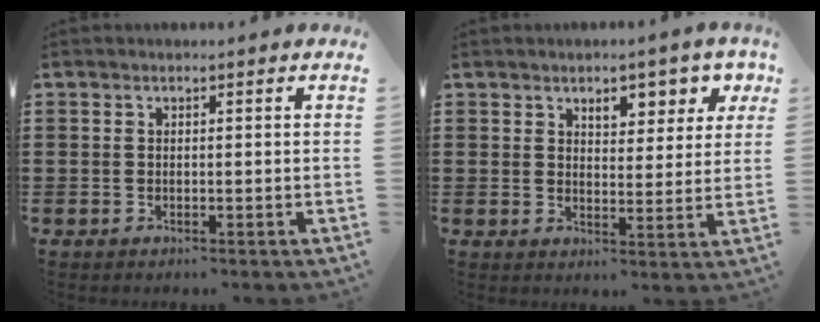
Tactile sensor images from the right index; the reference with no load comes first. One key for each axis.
{"total": 4.9, "fx": 3.3, "fy": 2.6, "fz": 2.6, "tx": -0.042, "ty": -0.006, "tz": 0.052}